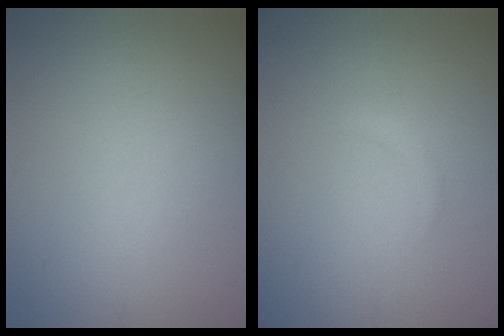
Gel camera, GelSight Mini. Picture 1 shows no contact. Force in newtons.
{"total": 0.6, "press": 0.6, "slide": 0.1}